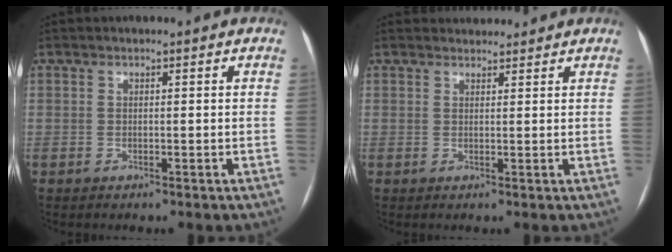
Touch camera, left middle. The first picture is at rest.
{"total": 3.1, "force": [3.0, 0.9, 0.0], "torque": [0.000, 0.019, 0.040]}